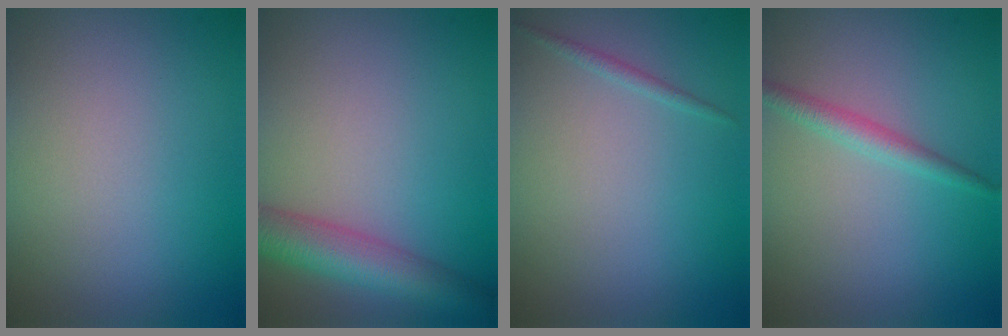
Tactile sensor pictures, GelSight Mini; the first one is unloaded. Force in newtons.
{"total": 5.6, "press": 5.6, "slide": 0.1}
{"total": 0.7, "press": 0.7, "slide": 0.0}
{"total": 1.9, "press": 1.9, "slide": 0.1}